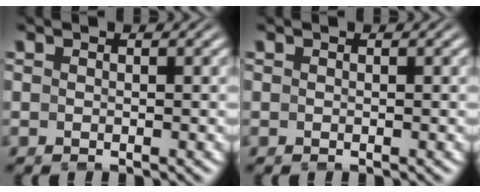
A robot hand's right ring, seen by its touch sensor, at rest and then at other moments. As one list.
[{"total": 0.0}]